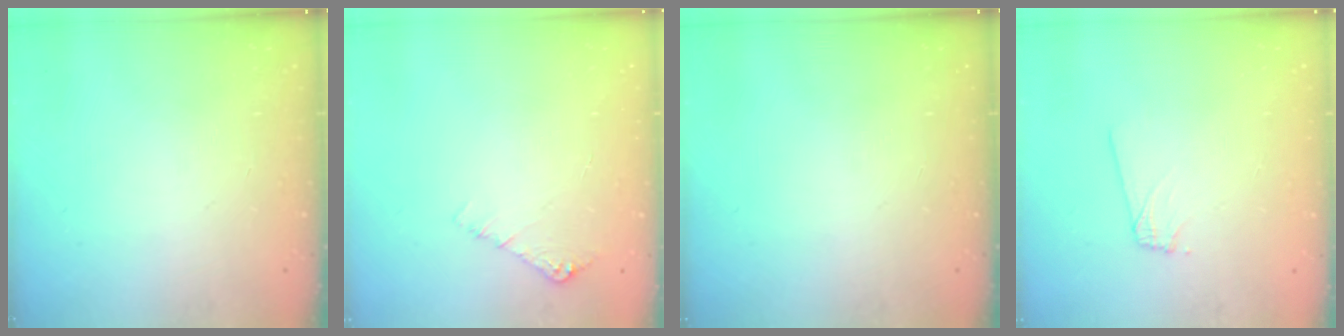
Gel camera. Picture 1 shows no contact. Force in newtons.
{"total": 4.3, "press": 4.3, "slide": 0.5}
{"total": 0.0}
{"total": 5.8, "press": 5.7, "slide": 1.0}